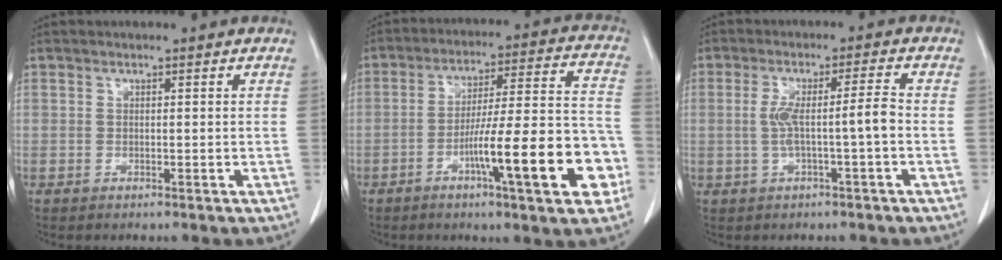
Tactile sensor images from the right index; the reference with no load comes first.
{"total": 17.3, "force": [-6.5, 1.7, 15.9], "torque": [-0.225, 0.016, -0.094]}
{"total": 5.6, "force": [-0.9, -0.3, 5.5], "torque": [-0.105, 0.015, -0.011]}